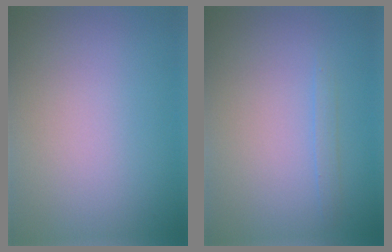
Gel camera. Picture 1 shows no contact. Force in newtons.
{"total": 0.9, "press": 0.9, "slide": 0.1}